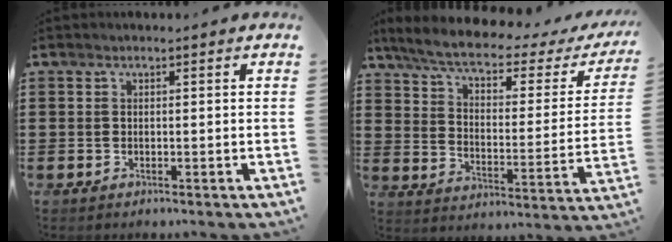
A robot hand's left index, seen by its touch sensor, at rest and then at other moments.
{"total": 6.1, "force": [4.4, 1.2, 4.0], "torque": [-0.098, -0.026, 0.071]}